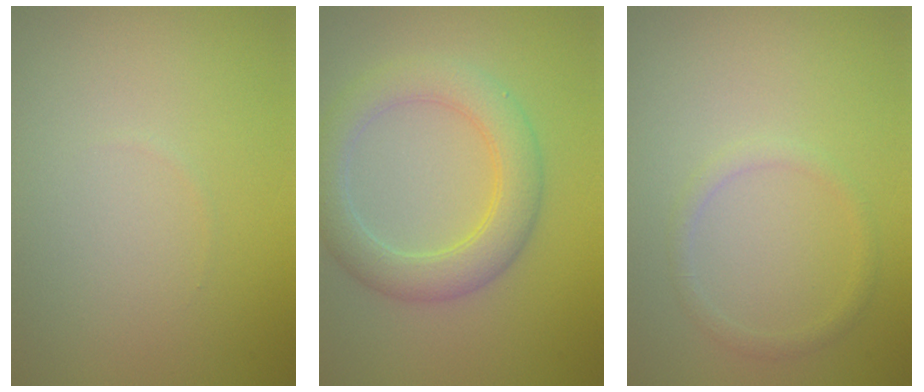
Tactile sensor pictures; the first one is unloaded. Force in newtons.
{"total": 4.7, "press": 4.7, "slide": 0.2}
{"total": 1.2, "press": 1.2, "slide": 0.0}